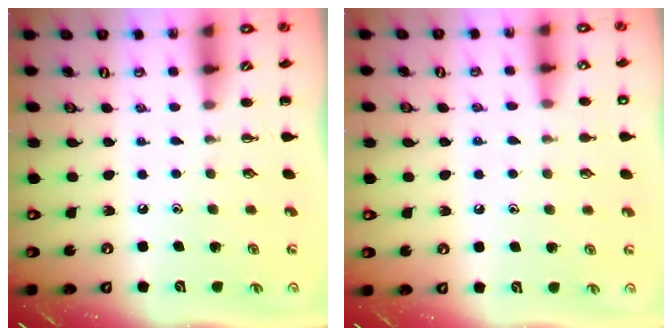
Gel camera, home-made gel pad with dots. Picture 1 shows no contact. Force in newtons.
{"total": 7.1, "press": 6.8, "slide": 2.2}